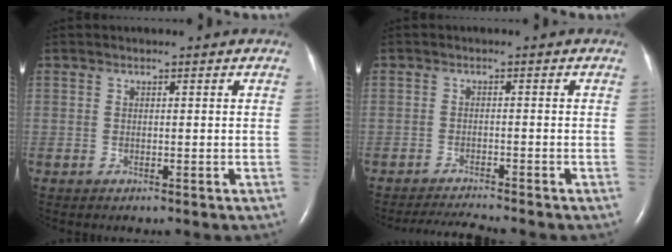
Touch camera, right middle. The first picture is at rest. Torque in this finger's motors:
{"motor_torque": [0.11, -0.11, -0.06, -0.01]}